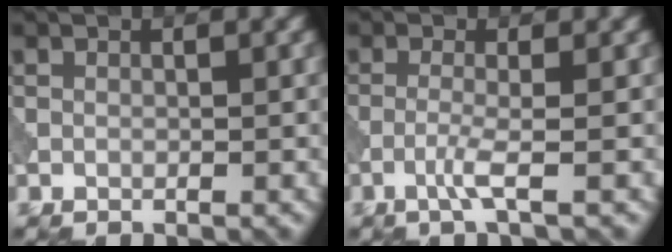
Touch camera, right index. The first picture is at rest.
{"total": 2.2, "force": [-0.9, 0.2, 2.0], "torque": [-0.042, 0.004, -0.030]}